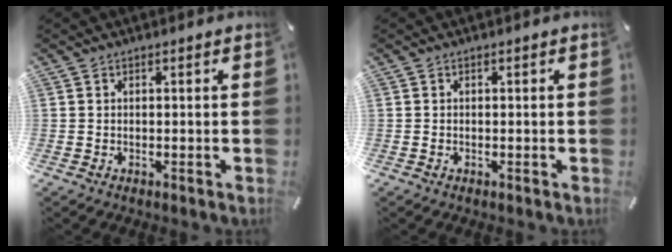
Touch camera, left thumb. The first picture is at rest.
{"total": 0.5, "force": [-0.2, 0.3, 0.4], "torque": [-0.007, 0.000, -0.005]}